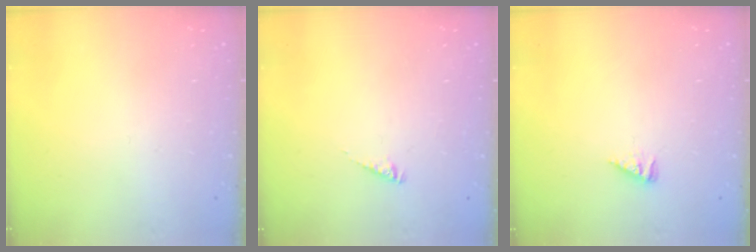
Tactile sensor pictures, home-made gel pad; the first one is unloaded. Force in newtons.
{"total": 1.4, "press": 1.4, "slide": 0.2}
{"total": 2.5, "press": 2.5, "slide": 0.4}